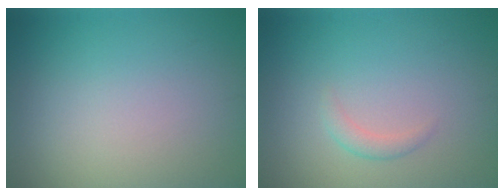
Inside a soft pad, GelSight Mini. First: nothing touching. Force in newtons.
{"total": 1.1, "press": 1.1, "slide": 0.1}